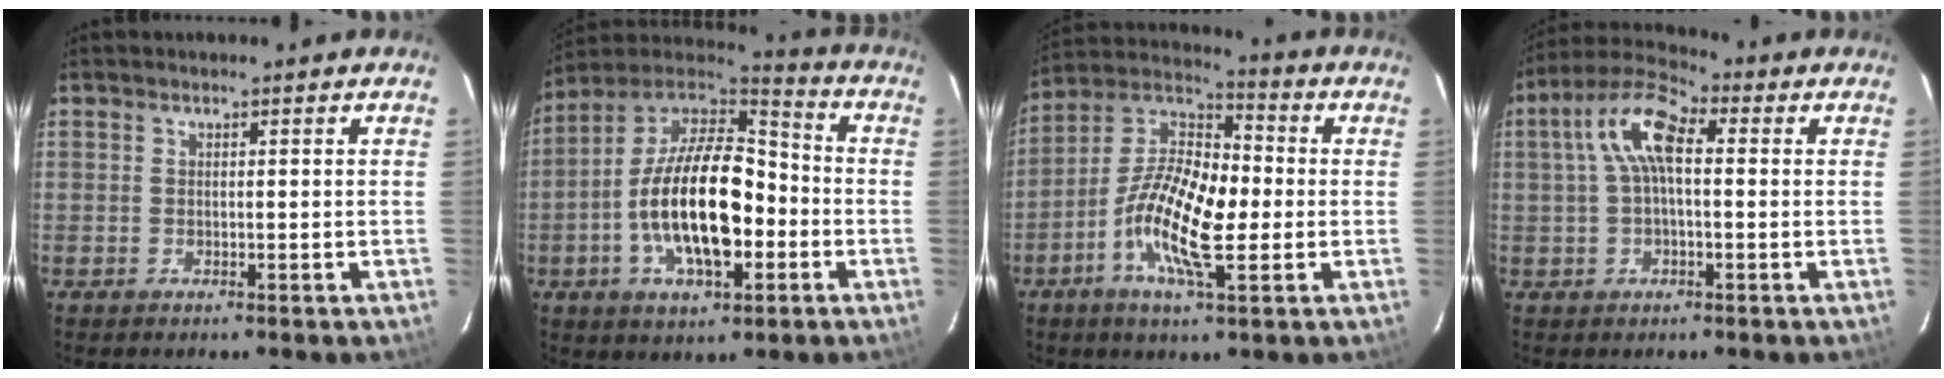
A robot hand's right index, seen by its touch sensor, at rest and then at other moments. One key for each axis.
{"total": 20.0, "fx": -4.5, "fy": 9.2, "fz": 17.2, "tx": -0.328, "ty": 0.005, "tz": -0.084}
{"total": 15.3, "fx": -3.0, "fy": 5.6, "fz": 14.0, "tx": -0.271, "ty": 0.005, "tz": -0.070}
{"total": 9.3, "fx": 1.2, "fy": 3.9, "fz": 8.3, "tx": -0.169, "ty": 0.030, "tz": 0.017}